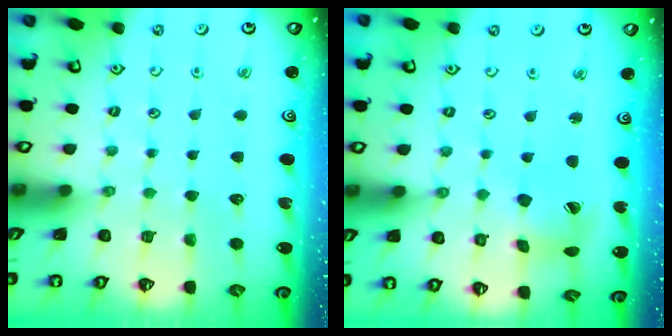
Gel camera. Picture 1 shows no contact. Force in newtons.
{"total": 7.6, "press": 7.6, "slide": 1.0}